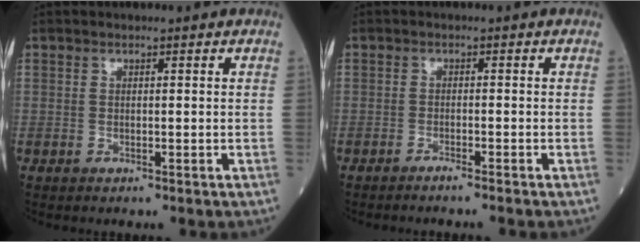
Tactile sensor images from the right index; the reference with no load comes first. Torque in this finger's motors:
{"motor_torque": [-0.16, -0.04, -0.02, -0.01]}